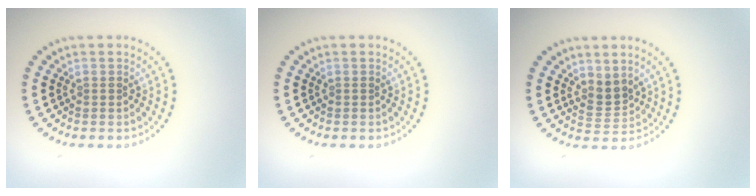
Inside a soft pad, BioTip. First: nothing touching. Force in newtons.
{"total": 0.0}
{"total": 2.2, "press": 1.6, "slide": 1.5}